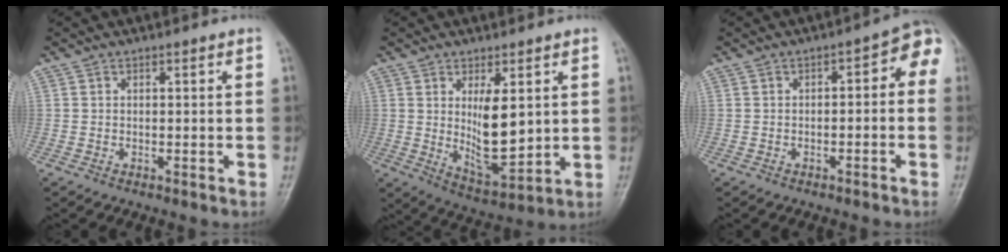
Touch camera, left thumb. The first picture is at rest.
{"total": 10.4, "force": [1.7, 4.3, 9.3], "torque": [-0.133, -0.033, 0.046]}
{"total": 5.8, "force": [-0.7, 2.7, 5.1], "torque": [-0.046, 0.043, -0.017]}